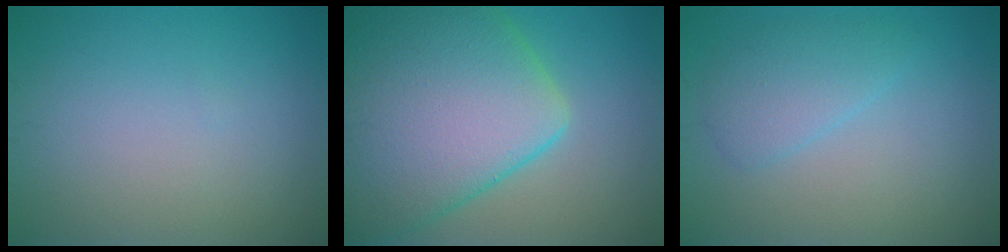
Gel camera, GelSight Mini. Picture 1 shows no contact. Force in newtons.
{"total": 14.7, "press": 14.7, "slide": 0.5}
{"total": 2.7, "press": 2.7, "slide": 0.2}